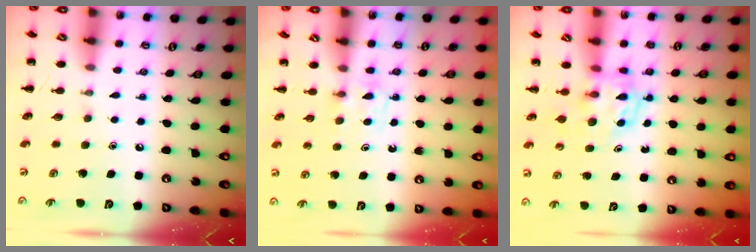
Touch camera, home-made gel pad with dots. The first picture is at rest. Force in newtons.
{"total": 4.7, "press": 4.4, "slide": 1.6}
{"total": 5.0, "press": 4.7, "slide": 1.8}